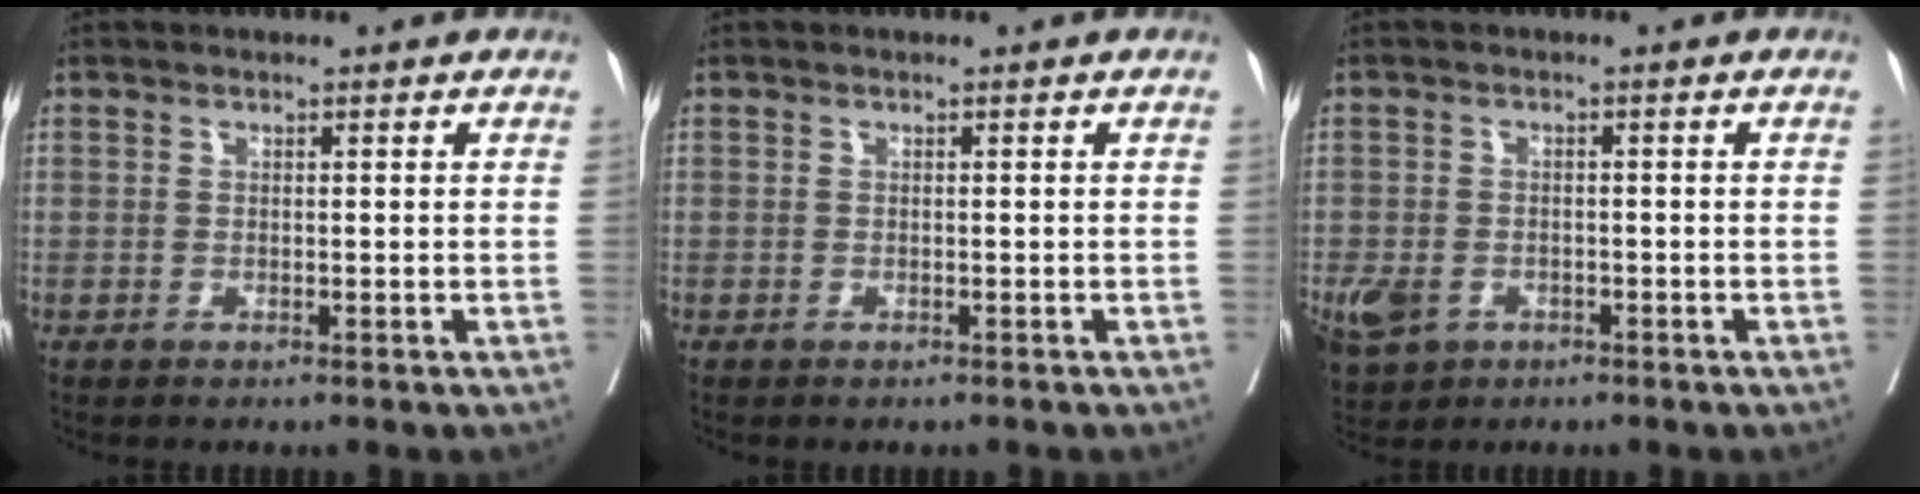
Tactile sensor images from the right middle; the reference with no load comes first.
{"total": 0.0}
{"total": 8.8, "force": [-4.1, 6.7, 3.8], "torque": [-0.106, -0.008, -0.059]}